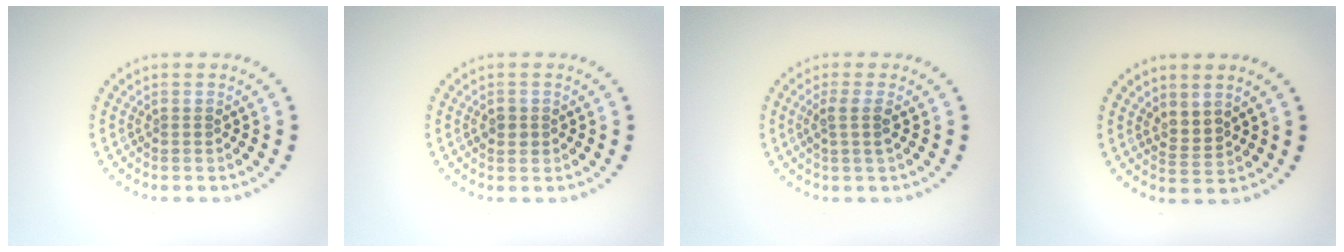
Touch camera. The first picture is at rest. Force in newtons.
{"total": 1.2, "press": 1.1, "slide": 0.4}
{"total": 1.9, "press": 1.5, "slide": 1.2}
{"total": 1.7, "press": 1.4, "slide": 1.0}